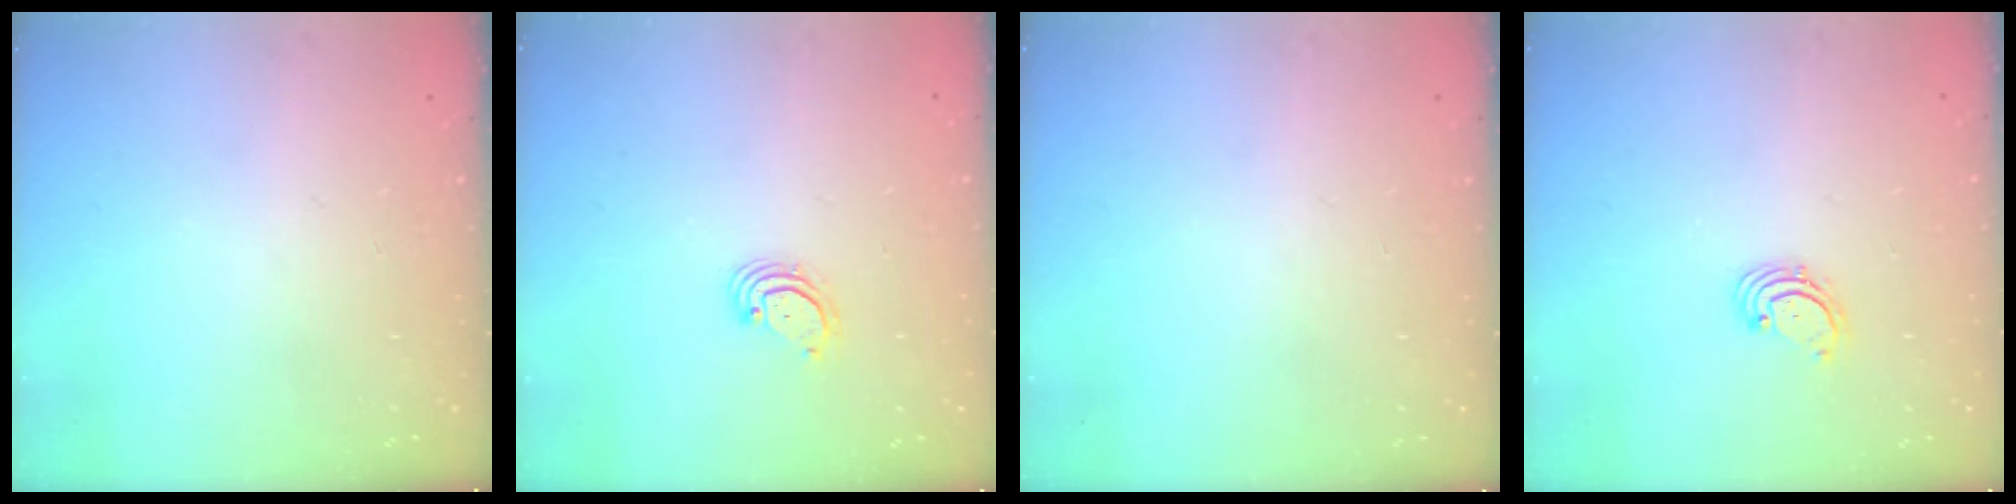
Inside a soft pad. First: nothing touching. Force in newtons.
{"total": 3.0, "press": 3.0, "slide": 0.3}
{"total": 0.0}
{"total": 1.6, "press": 1.6, "slide": 0.2}